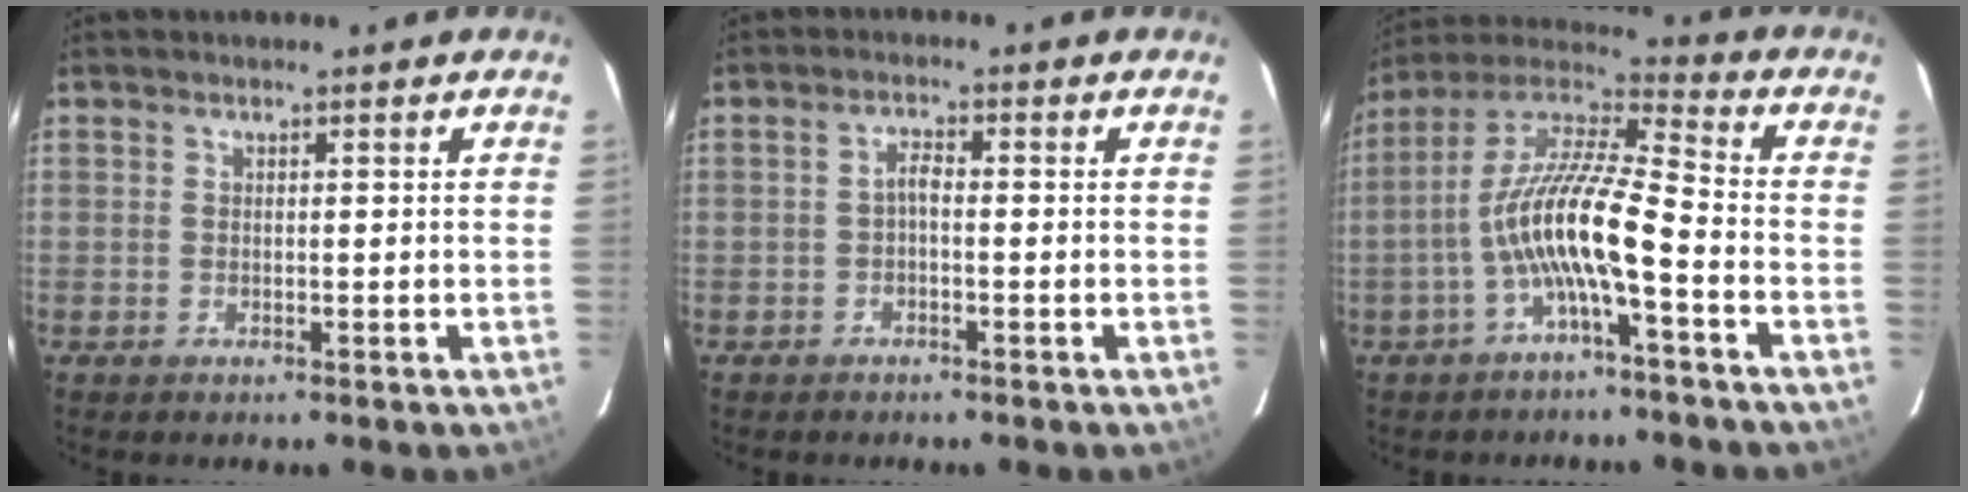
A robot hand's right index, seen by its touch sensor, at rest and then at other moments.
{"total": 1.7, "force": [-0.8, 0.5, 1.4], "torque": [-0.029, 0.008, -0.016]}
{"total": 13.4, "force": [-4.4, 1.8, 12.5], "torque": [-0.242, 0.010, -0.089]}